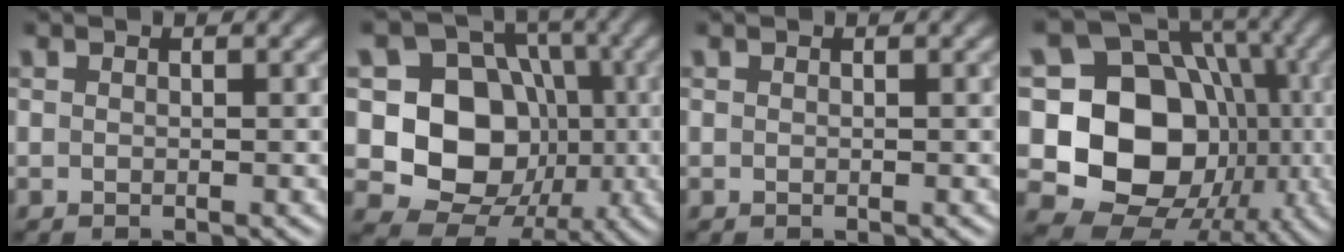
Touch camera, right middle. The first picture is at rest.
{"total": 11.3, "force": [-1.3, 9.5, 6.0], "torque": [-0.093, -0.007, -0.048]}
{"total": 0.0}
{"total": 15.4, "force": [-1.6, 12.7, 8.6], "torque": [-0.132, -0.013, -0.036]}